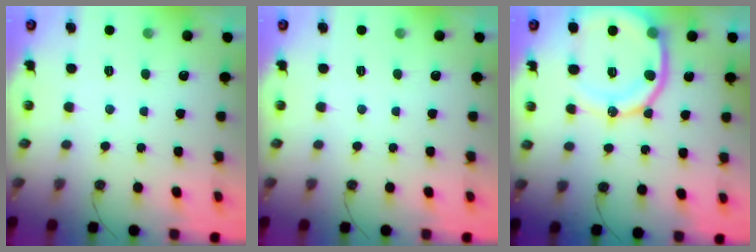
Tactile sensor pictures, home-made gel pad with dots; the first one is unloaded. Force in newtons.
{"total": 0.0}
{"total": 16.6, "press": 16.5, "slide": 1.8}